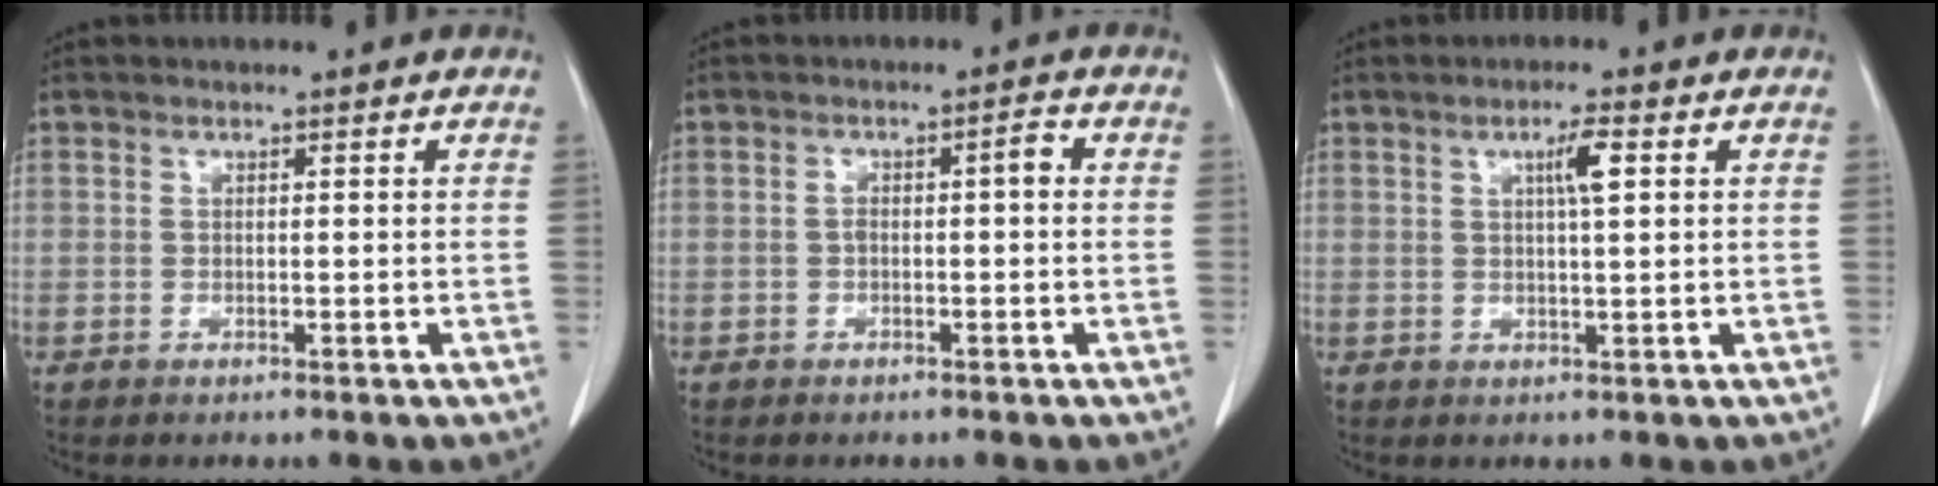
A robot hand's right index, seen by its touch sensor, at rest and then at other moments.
{"total": 2.6, "force": [-0.1, 0.8, 2.5], "torque": [-0.039, 0.015, 0.001]}
{"total": 3.5, "force": [1.2, 0.2, 3.3], "torque": [-0.059, 0.000, 0.020]}